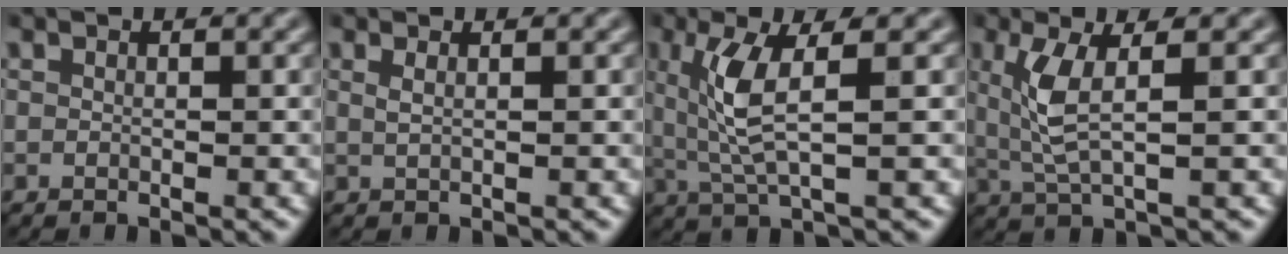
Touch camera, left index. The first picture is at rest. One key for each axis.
{"total": 1.0, "fx": 0.1, "fy": 0.4, "fz": 0.9, "tx": -0.006, "ty": 0.002, "tz": -0.002}
{"total": 4.8, "fx": 0.3, "fy": 1.2, "fz": 4.7, "tx": -0.105, "ty": 0.001, "tz": 0.020}
{"total": 3.8, "fx": 0.2, "fy": 1.0, "fz": 3.6, "tx": -0.085, "ty": 0.002, "tz": 0.019}